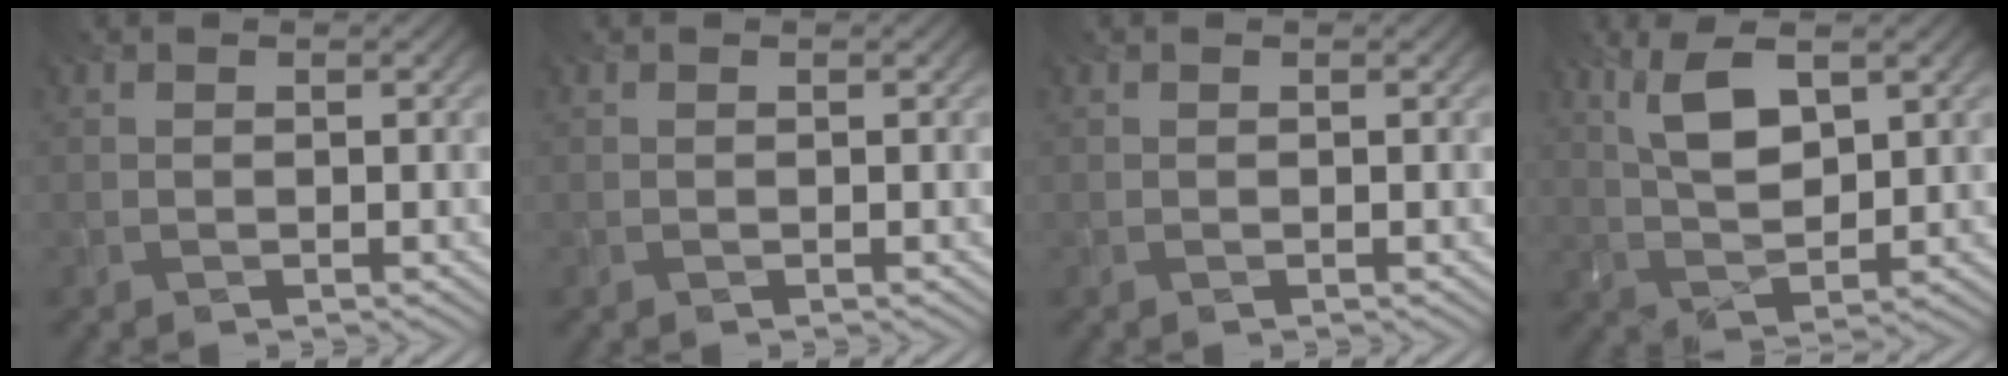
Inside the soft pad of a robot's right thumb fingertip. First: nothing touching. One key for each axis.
{"total": 0.0}
{"total": 0.0}
{"total": 7.4, "fx": 3.0, "fy": 2.9, "fz": 6.2, "tx": -0.135, "ty": 0.005, "tz": 0.061}